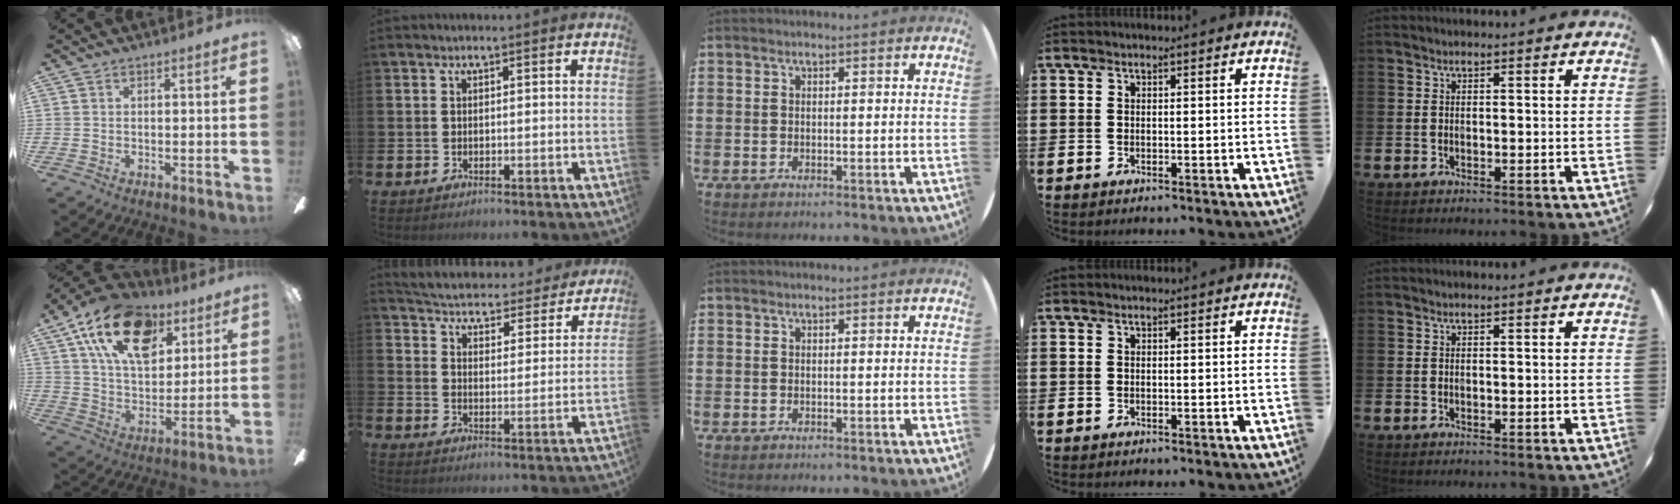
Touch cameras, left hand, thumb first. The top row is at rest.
{"thumb": {"total": 21.2, "force": [11.1, 12.3, 13.2], "torque": [-0.219, -0.038, 0.198]}, "index": {"total": 4.6, "force": [4.5, 0.9, 0.7], "torque": [-0.040, -0.042, 0.070]}}